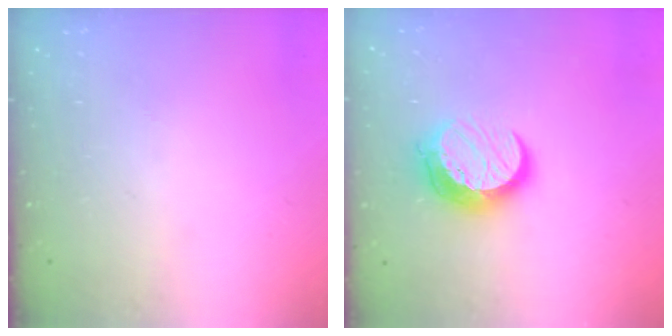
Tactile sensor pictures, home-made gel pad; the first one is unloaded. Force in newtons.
{"total": 11.4, "press": 11.4, "slide": 0.9}